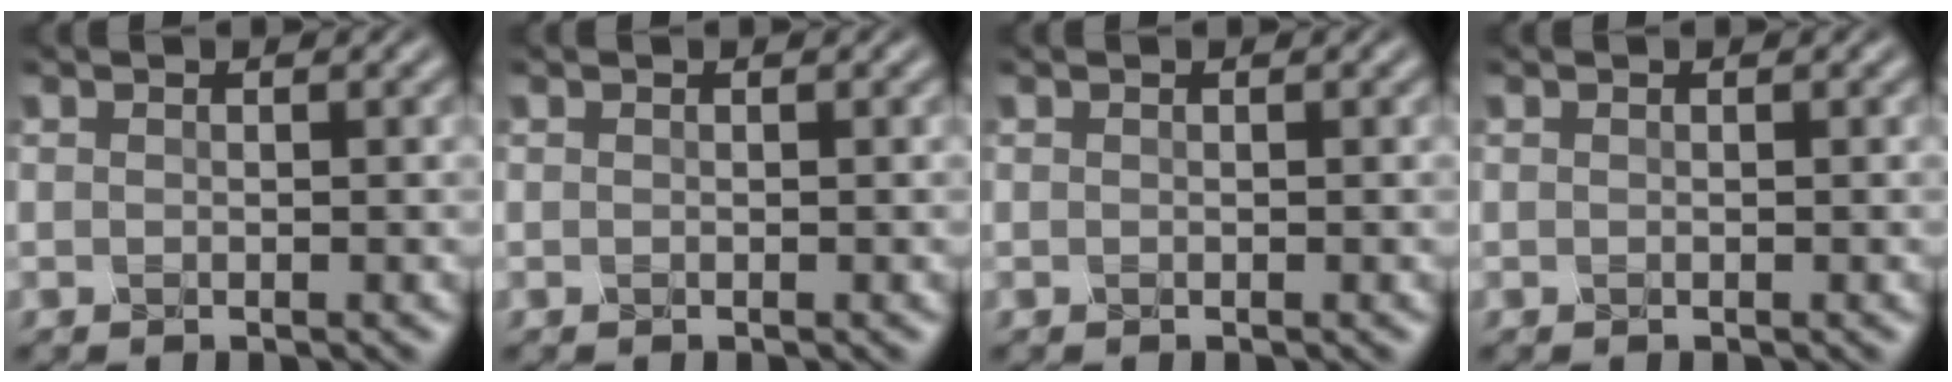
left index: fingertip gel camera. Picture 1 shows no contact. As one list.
[{"total": 0.0}, {"total": 0.0}, {"total": 0.0}]